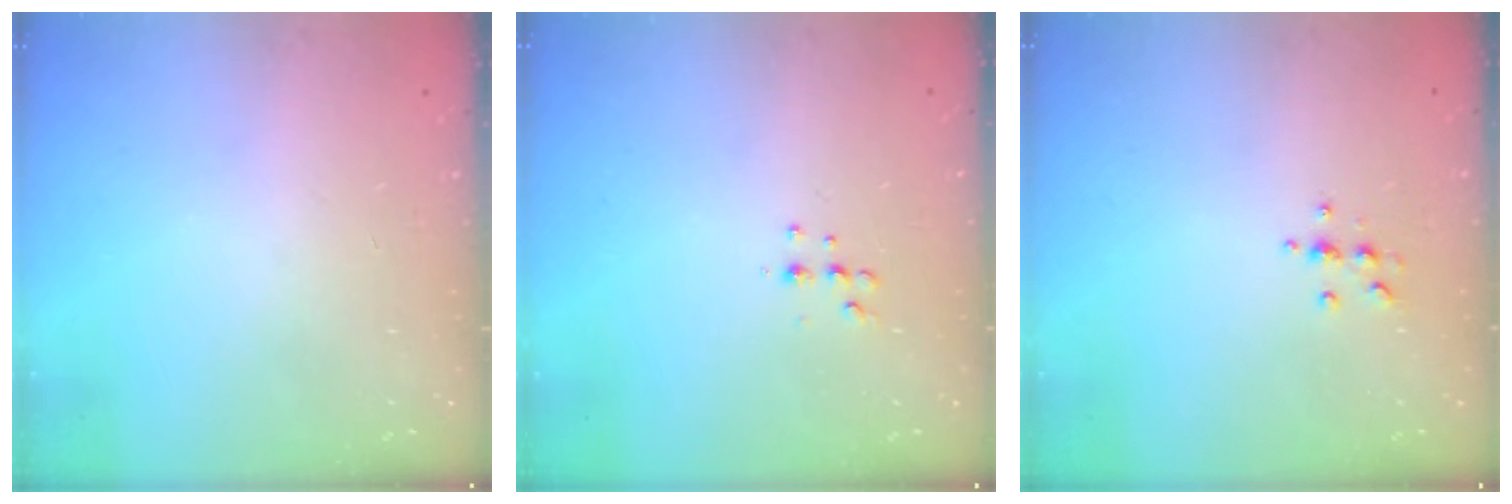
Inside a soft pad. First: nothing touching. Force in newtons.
{"total": 4.9, "press": 4.8, "slide": 1.1}
{"total": 5.4, "press": 5.1, "slide": 1.7}